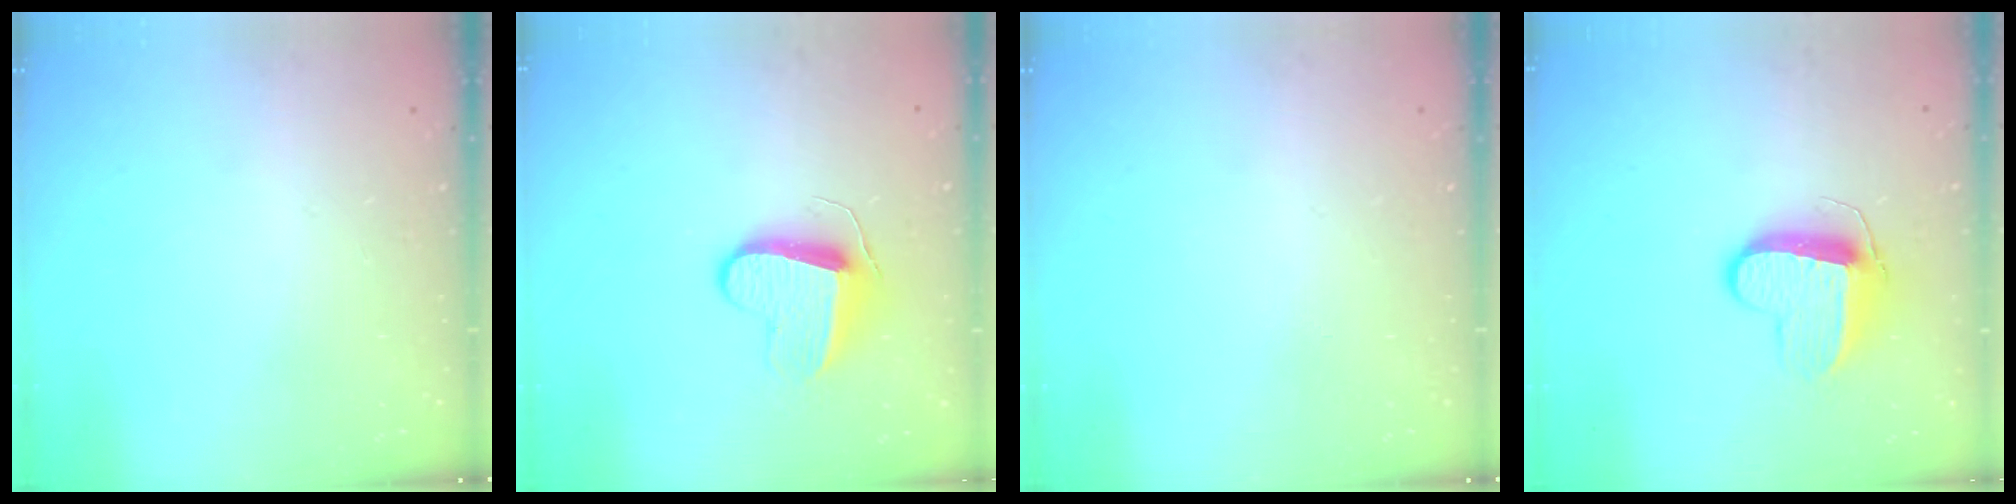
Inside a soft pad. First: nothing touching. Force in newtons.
{"total": 9.0, "press": 9.0, "slide": 0.1}
{"total": 0.0}
{"total": 10.3, "press": 10.3, "slide": 0.4}